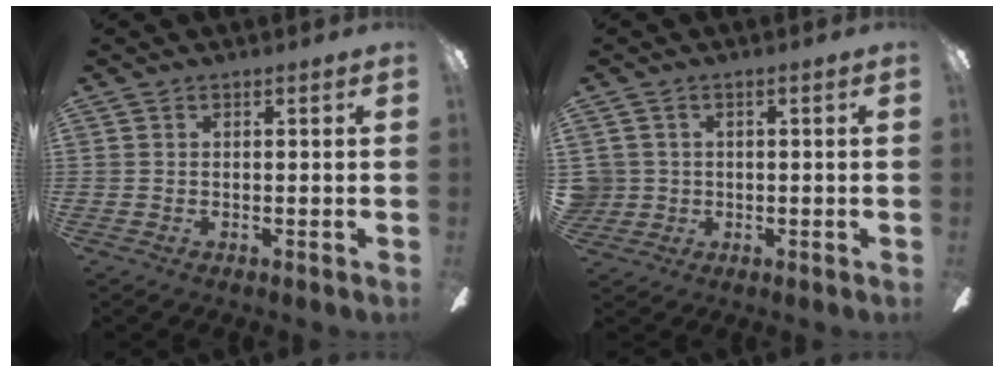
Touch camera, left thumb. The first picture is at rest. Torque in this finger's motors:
{"motor_torque": [-0.22, -0.12, 0.00, -0.01, 0.00]}